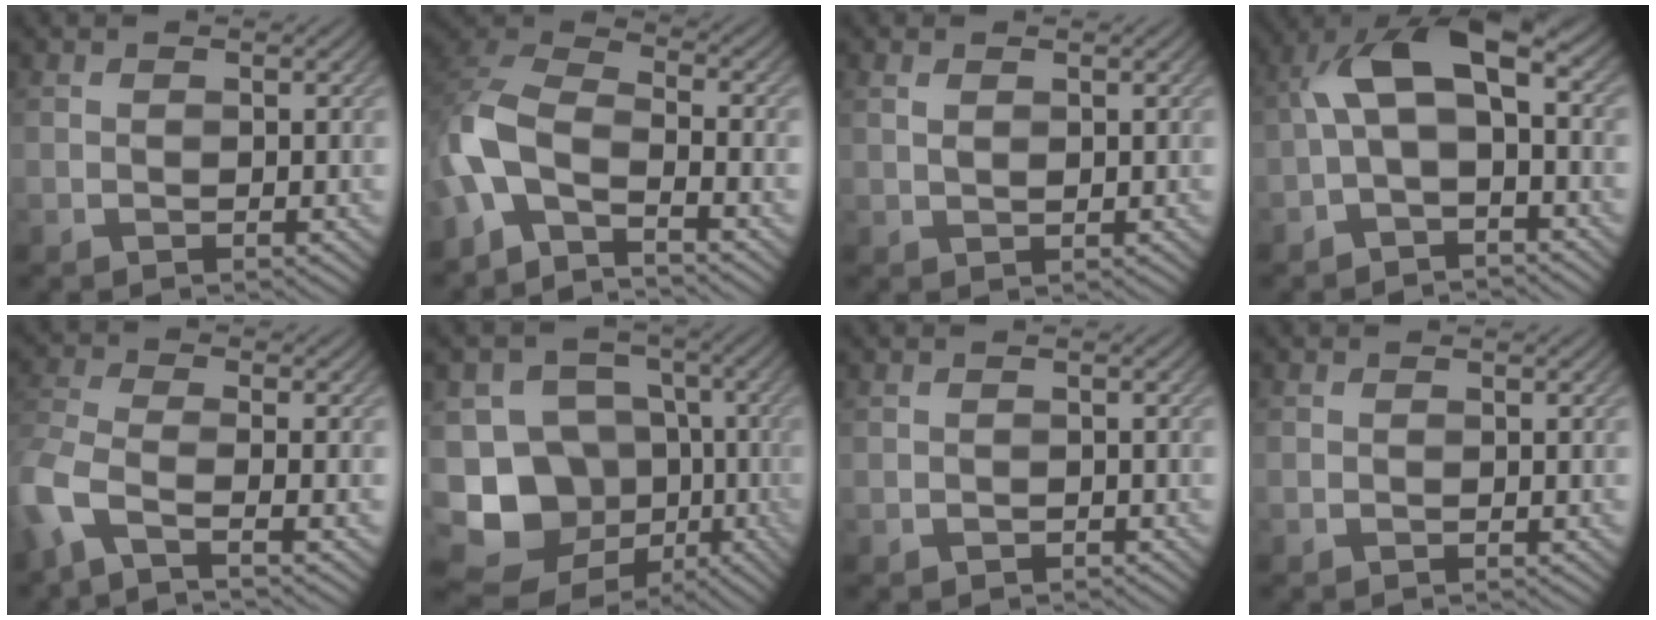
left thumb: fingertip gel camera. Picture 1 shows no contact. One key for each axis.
{"total": 8.1, "fx": -4.4, "fy": 3.5, "fz": 5.9, "tx": -0.129, "ty": 0.005, "tz": -0.111}
{"total": 1.2, "fx": 0.6, "fy": 0.6, "fz": 1.0, "tx": -0.024, "ty": 0.001, "tz": 0.013}
{"total": 7.9, "fx": -0.6, "fy": 3.9, "fz": 6.8, "tx": -0.121, "ty": 0.025, "tz": -0.020}
{"total": 5.7, "fx": -3.4, "fy": 1.5, "fz": 4.3, "tx": -0.104, "ty": -0.008, "tz": -0.086}
{"total": 15.2, "fx": -6.3, "fy": 12.4, "fz": 6.3, "tx": -0.165, "ty": -0.017, "tz": -0.106}
{"total": 0.6, "fx": -0.5, "fy": 0.3, "fz": 0.1, "tx": 0.002, "ty": -0.003, "tz": -0.008}
{"total": 0.0}